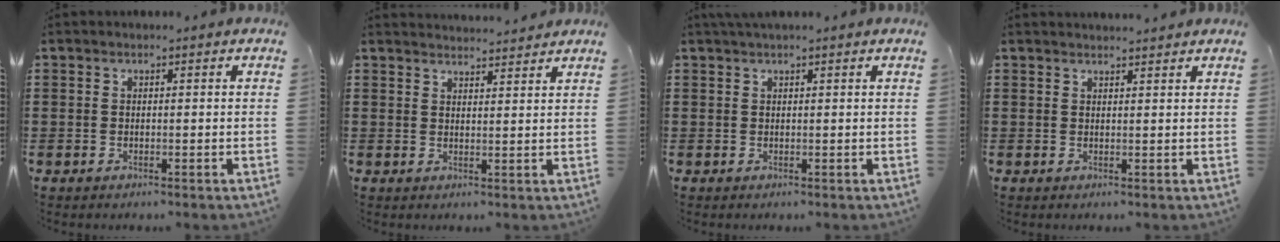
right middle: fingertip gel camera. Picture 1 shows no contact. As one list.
[{"total": 2.7, "force": [2.7, -0.2, -0.4], "torque": [-0.002, -0.009, 0.051]}, {"total": 1.0, "force": [0.8, 0.0, 0.6], "torque": [-0.012, 0.001, 0.014]}, {"total": 1.5, "force": [1.5, -0.2, 0.1], "torque": [-0.004, 0.000, 0.028]}]